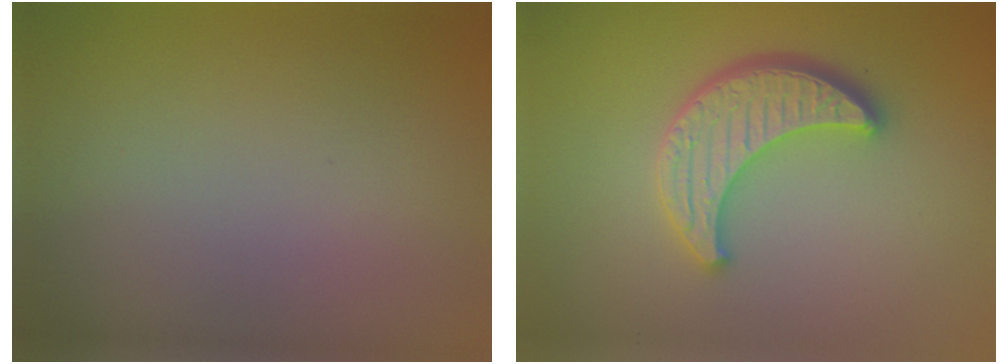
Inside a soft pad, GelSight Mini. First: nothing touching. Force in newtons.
{"total": 4.5, "press": 4.1, "slide": 1.9}